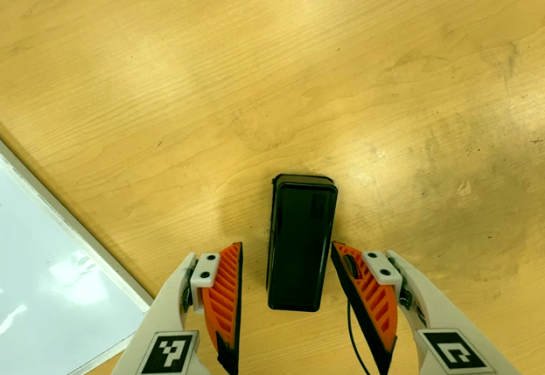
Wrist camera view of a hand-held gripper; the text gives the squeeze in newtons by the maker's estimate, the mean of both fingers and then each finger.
{"total": 0.0}